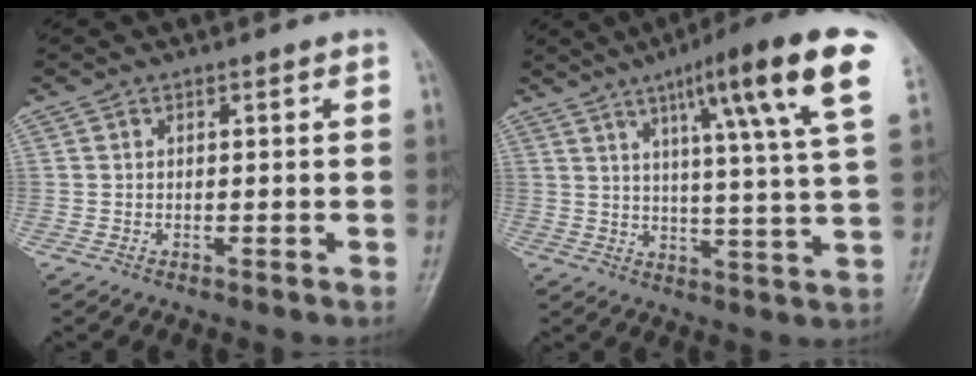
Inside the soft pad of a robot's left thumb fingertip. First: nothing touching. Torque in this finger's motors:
{"motor_torque": [0.70, 0.58, 1.58, -1.19, 0.12]}